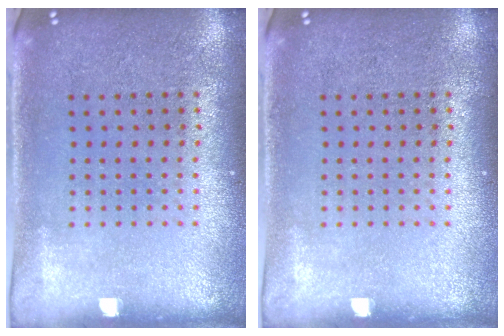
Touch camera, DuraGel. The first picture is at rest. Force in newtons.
{"total": 0.0}